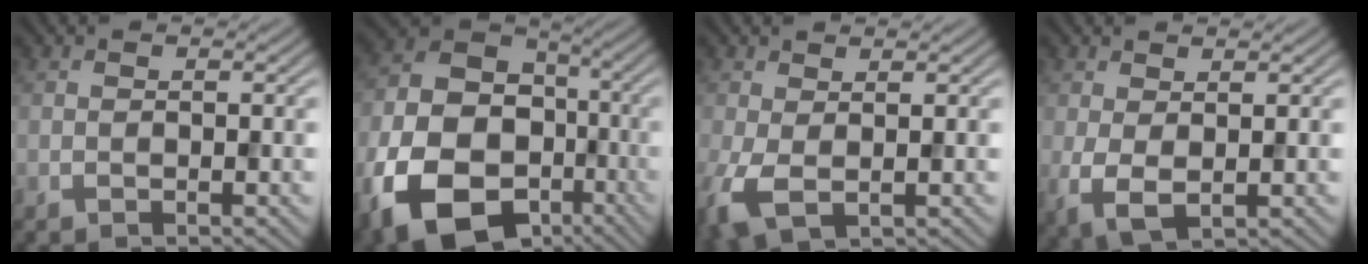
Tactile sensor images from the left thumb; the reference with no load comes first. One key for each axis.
{"total": 18.3, "fx": -7.5, "fy": 13.3, "fz": 10.1, "tx": -0.229, "ty": -0.056, "tz": -0.127}
{"total": 4.2, "fx": -0.5, "fy": 2.2, "fz": 3.5, "tx": -0.098, "ty": -0.006, "tz": -0.011}
{"total": 3.3, "fx": 0.6, "fy": 1.6, "fz": 2.9, "tx": -0.073, "ty": -0.006, "tz": 0.012}